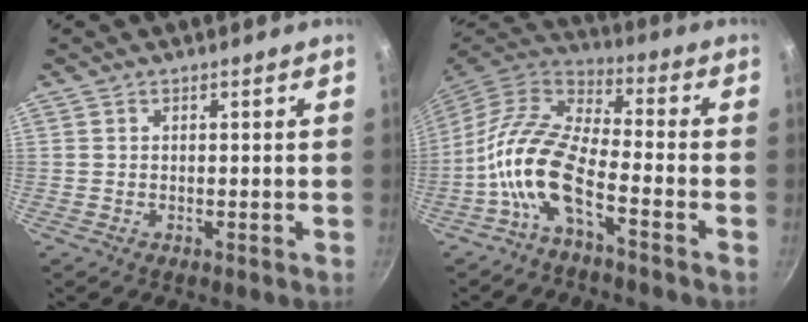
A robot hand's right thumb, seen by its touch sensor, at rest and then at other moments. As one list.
[{"total": 12.5, "force": [-5.1, 4.7, 10.4], "torque": [-0.207, 0.049, -0.113]}]